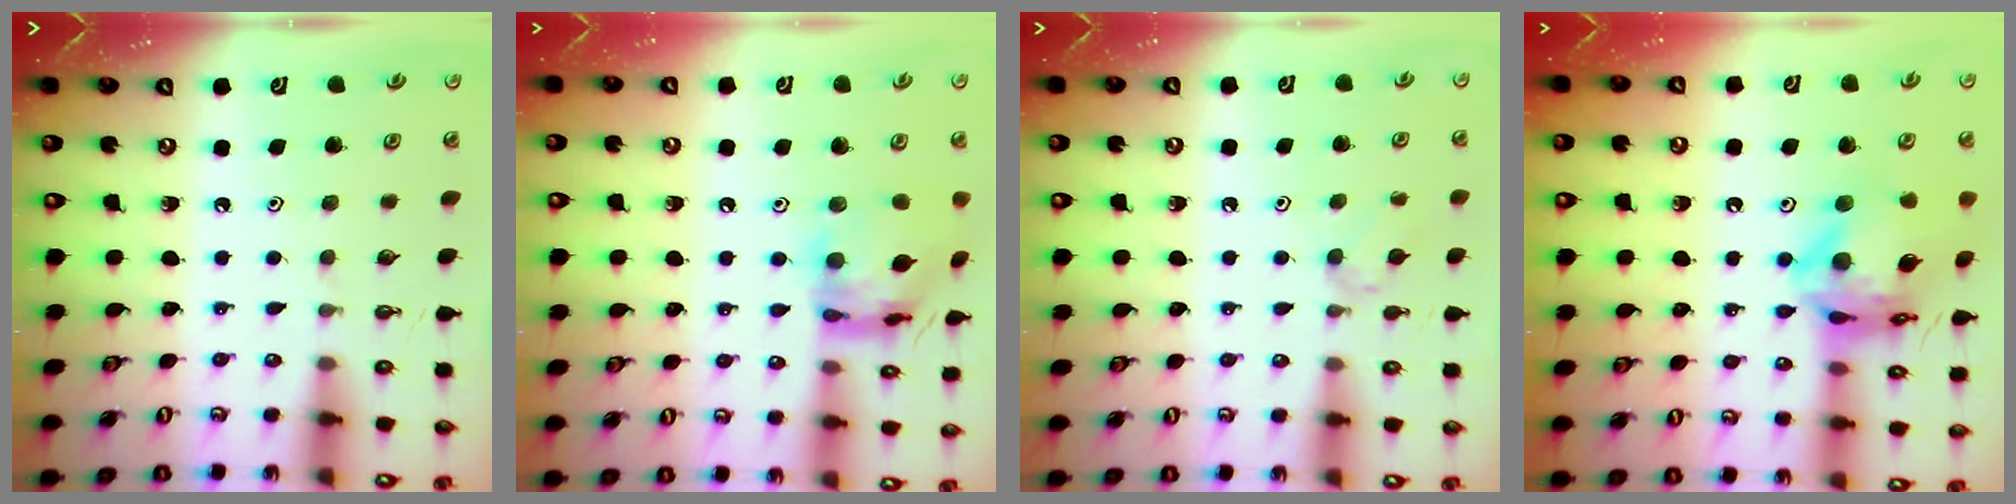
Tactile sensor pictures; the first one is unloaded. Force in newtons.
{"total": 13.9, "press": 13.9, "slide": 1.4}
{"total": 2.7, "press": 2.6, "slide": 0.6}
{"total": 16.6, "press": 16.6, "slide": 1.6}